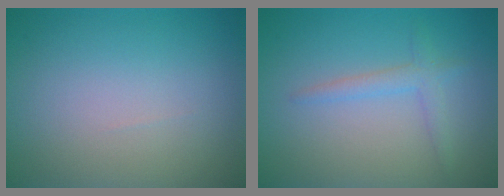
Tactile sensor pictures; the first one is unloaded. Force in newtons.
{"total": 1.8, "press": 1.8, "slide": 0.1}